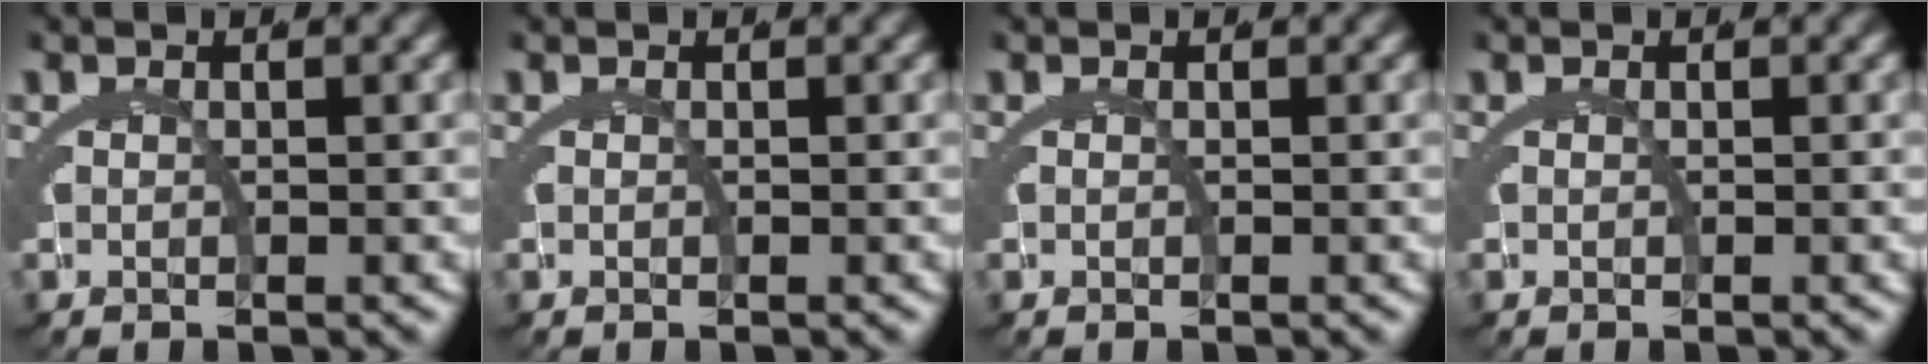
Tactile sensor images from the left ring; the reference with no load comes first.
{"total": 0.0}
{"total": 0.0}
{"total": 0.0}